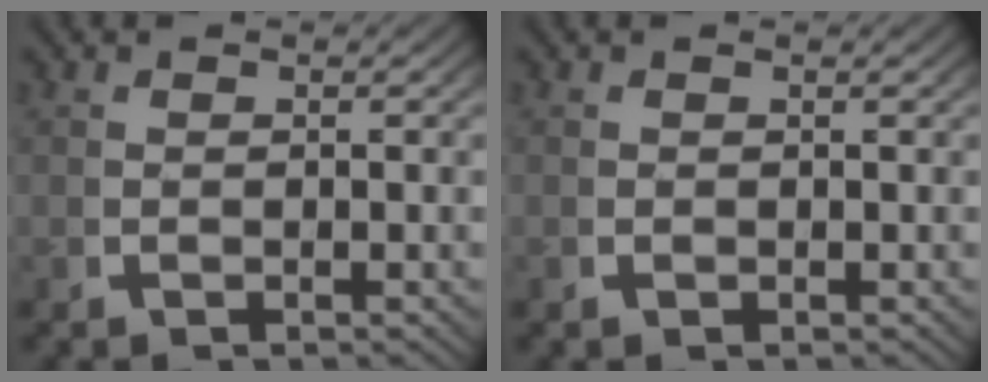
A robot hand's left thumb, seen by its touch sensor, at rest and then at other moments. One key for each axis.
{"total": 0.0}